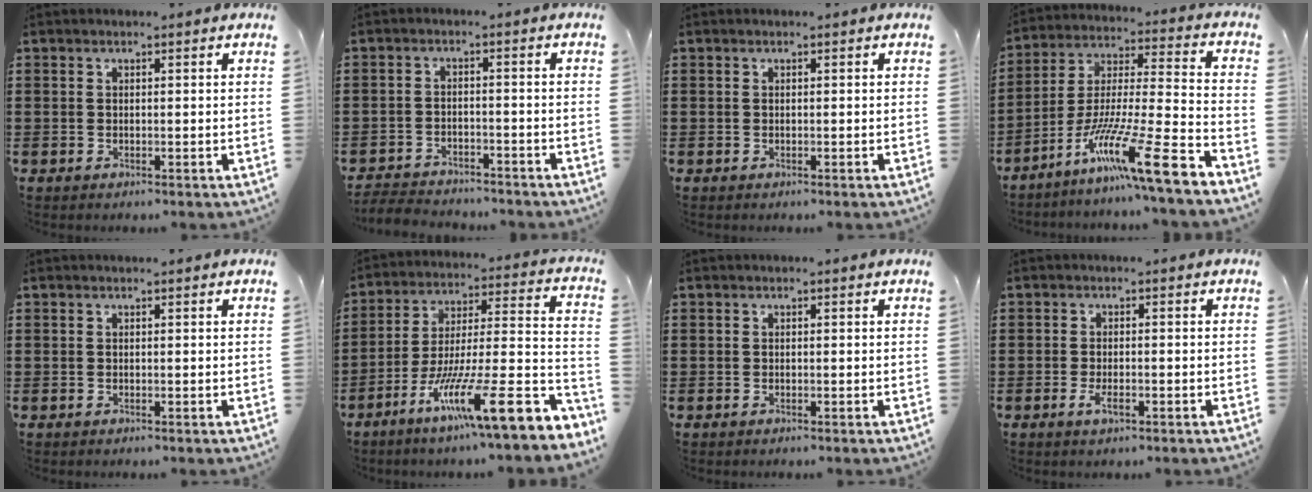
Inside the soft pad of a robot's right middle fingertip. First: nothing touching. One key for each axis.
{"total": 3.3, "fx": -3.3, "fy": 0.5, "fz": 0.0, "tx": -0.005, "ty": -0.001, "tz": -0.071}
{"total": 0.0}
{"total": 14.5, "fx": -10.0, "fy": 0.2, "fz": 10.6, "tx": -0.196, "ty": -0.001, "tz": -0.188}
{"total": 0.0}
{"total": 15.2, "fx": -9.3, "fy": 1.3, "fz": 12.0, "tx": -0.187, "ty": -0.003, "tz": -0.163}
{"total": 0.0}
{"total": 2.2, "fx": -0.9, "fy": 0.7, "fz": 1.9, "tx": -0.042, "ty": -0.004, "tz": -0.020}